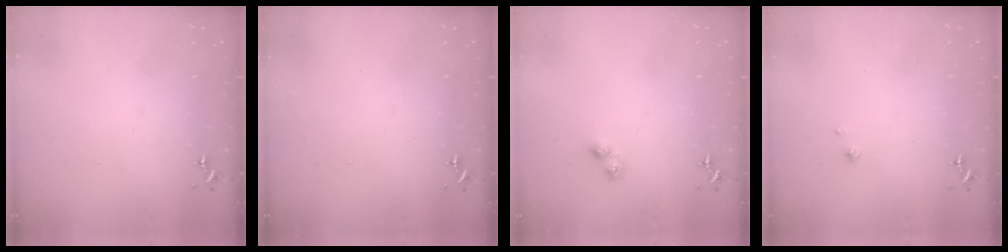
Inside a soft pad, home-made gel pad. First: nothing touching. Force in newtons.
{"total": 0.0}
{"total": 2.6, "press": 2.6, "slide": 0.4}
{"total": 1.4, "press": 1.4, "slide": 0.1}